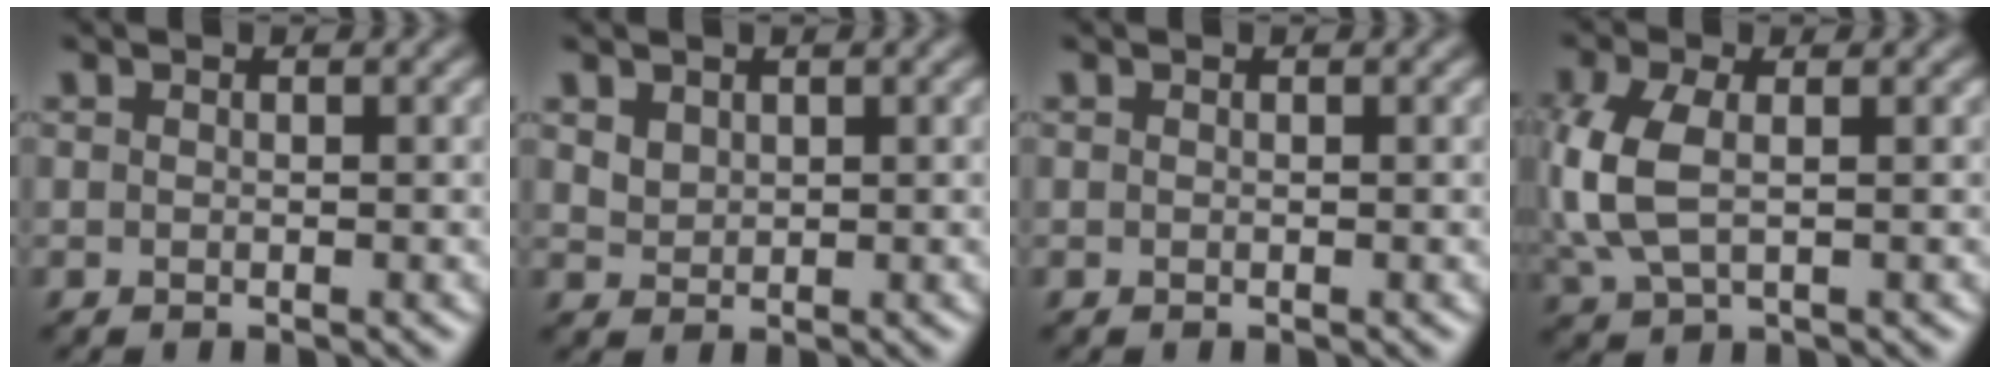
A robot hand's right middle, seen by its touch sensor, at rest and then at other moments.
{"total": 1.4, "force": [0.9, 0.9, 0.5], "torque": [-0.013, 0.000, 0.021]}
{"total": 0.0}
{"total": 5.5, "force": [0.1, 3.1, 4.5], "torque": [-0.125, 0.001, 0.002]}